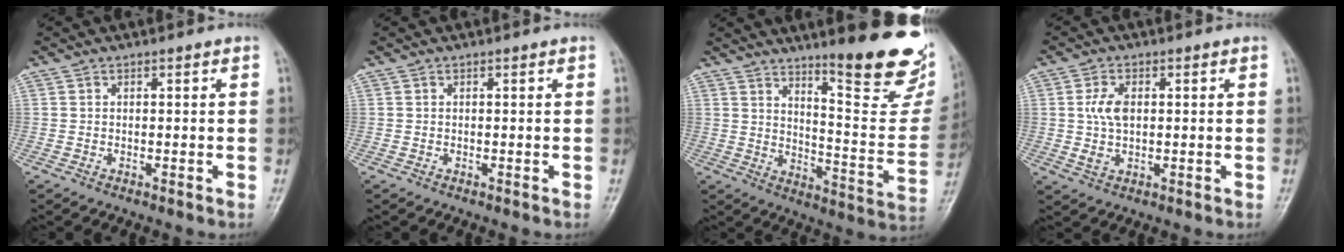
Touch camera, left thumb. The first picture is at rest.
{"total": 0.0}
{"total": 22.4, "force": [15.4, 4.8, 15.5], "torque": [-0.171, -0.102, 0.211]}
{"total": 4.9, "force": [0.6, 3.0, 3.8], "torque": [-0.074, -0.003, 0.012]}